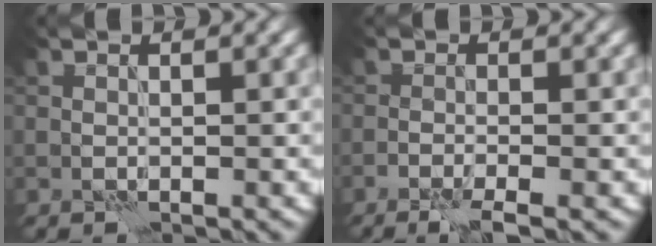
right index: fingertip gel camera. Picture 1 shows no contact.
{"total": 2.7, "force": [-1.8, 0.3, 2.0], "torque": [-0.039, -0.001, -0.039]}